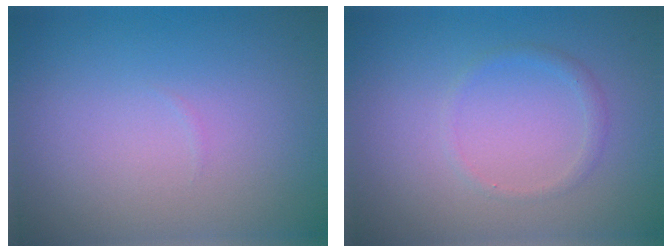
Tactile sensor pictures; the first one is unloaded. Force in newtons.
{"total": 0.9, "press": 0.9, "slide": 0.1}